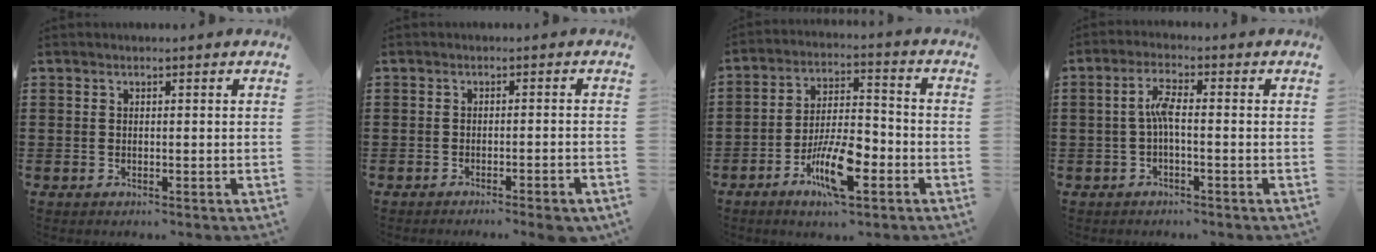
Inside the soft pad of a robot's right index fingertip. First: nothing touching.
{"total": 2.2, "force": [-1.9, -0.2, 1.0], "torque": [-0.017, 0.000, -0.037]}
{"total": 10.4, "force": [-4.9, 3.5, 8.5], "torque": [-0.172, 0.004, -0.089]}
{"total": 3.7, "force": [-0.6, 0.8, 3.6], "torque": [-0.075, 0.003, -0.015]}